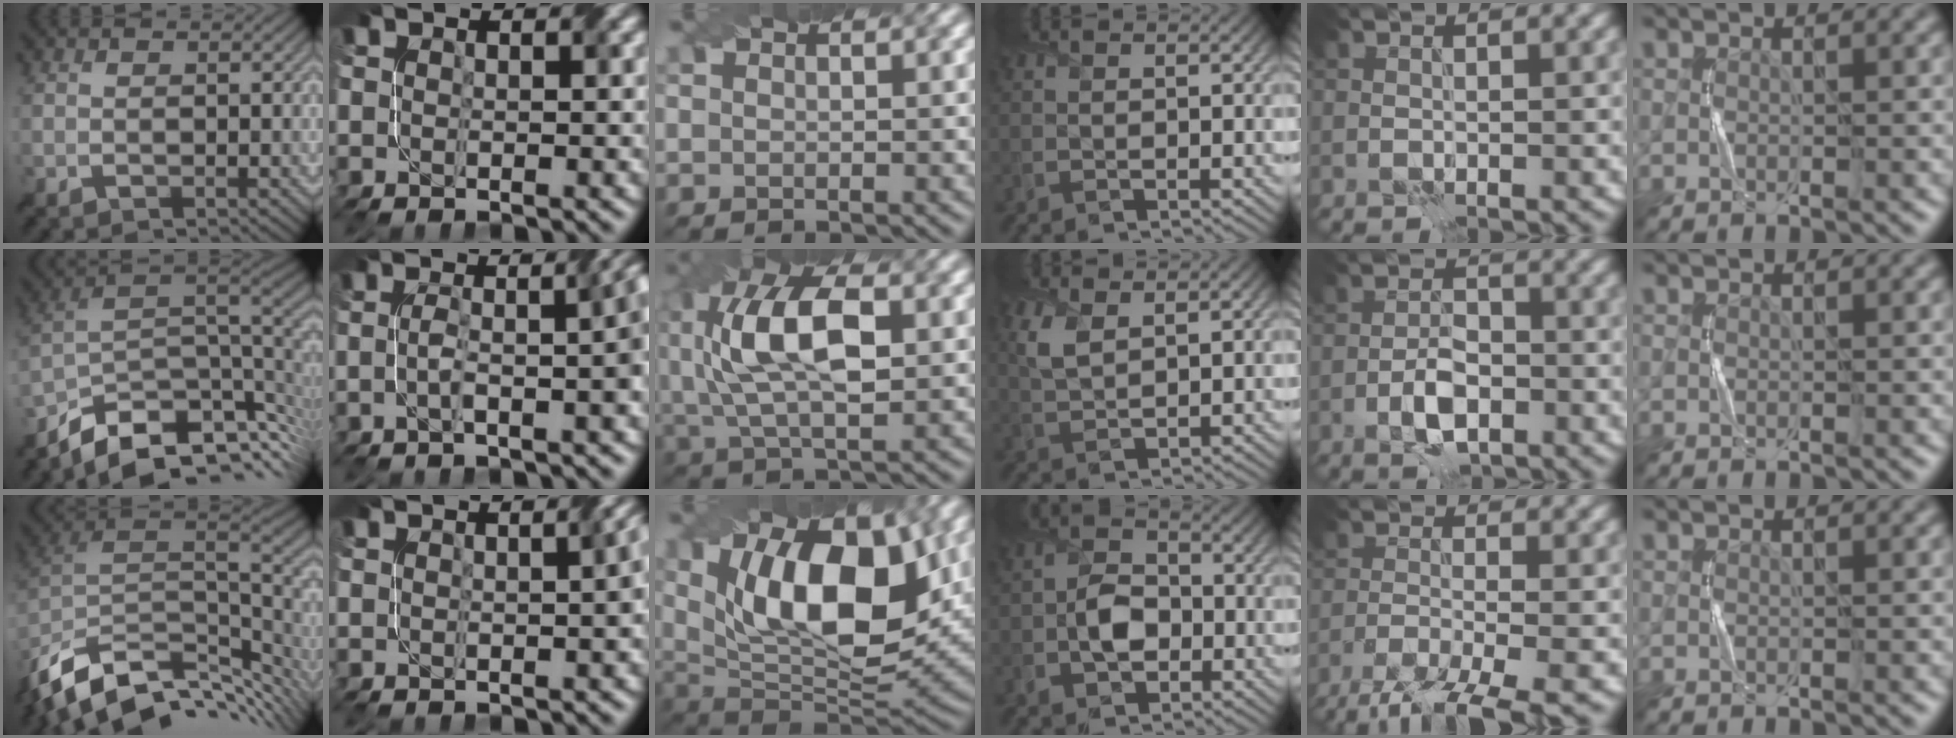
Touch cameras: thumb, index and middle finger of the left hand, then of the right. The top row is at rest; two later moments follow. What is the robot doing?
{"motion": "twist", "object": "screw"}